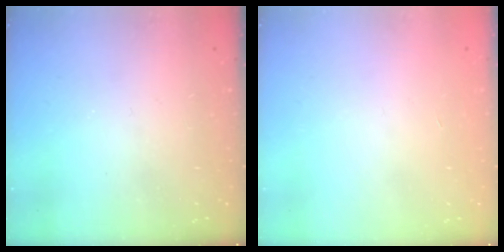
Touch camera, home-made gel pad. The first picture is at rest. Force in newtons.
{"total": 0.0}